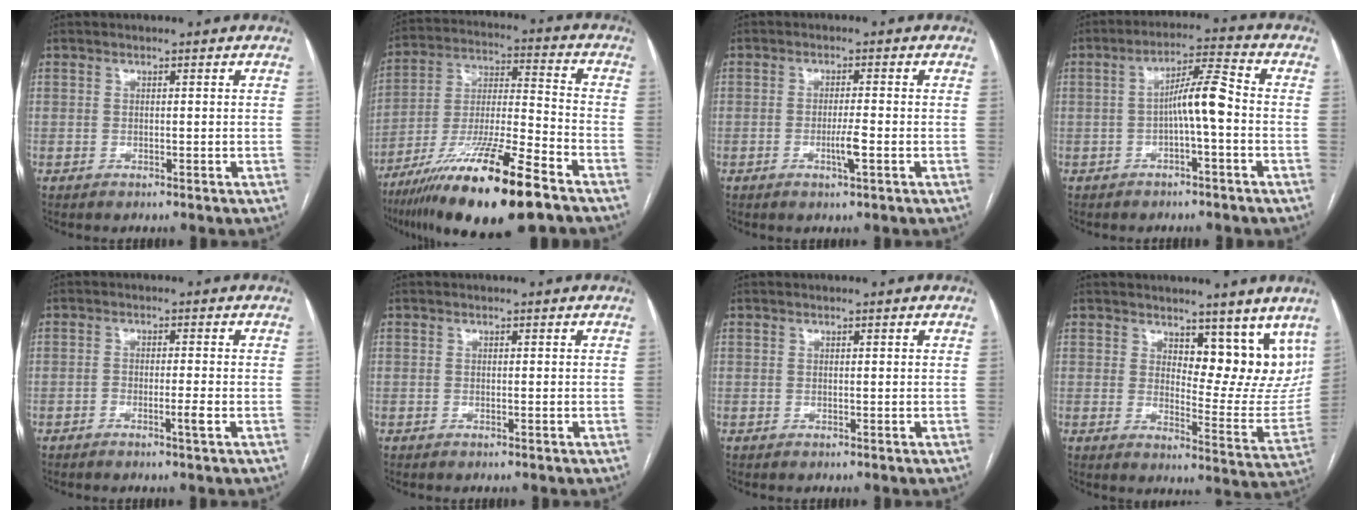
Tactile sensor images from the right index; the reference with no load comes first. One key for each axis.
{"total": 20.4, "fx": -13.3, "fy": 1.8, "fz": 15.4, "tx": -0.276, "ty": -0.035, "tz": -0.234}
{"total": 3.0, "fx": -1.0, "fy": -0.1, "fz": 2.8, "tx": -0.056, "ty": -0.003, "tz": -0.017}
{"total": 6.5, "fx": -1.2, "fy": 0.4, "fz": 6.4, "tx": -0.109, "ty": 0.022, "tz": -0.020}
{"total": 2.2, "fx": -1.0, "fy": -0.2, "fz": 1.9, "tx": -0.036, "ty": 0.002, "tz": -0.018}
{"total": 0.0}
{"total": 0.0}
{"total": 11.2, "fx": 8.0, "fy": 4.7, "fz": 6.3, "tx": -0.061, "ty": -0.024, "tz": 0.109}